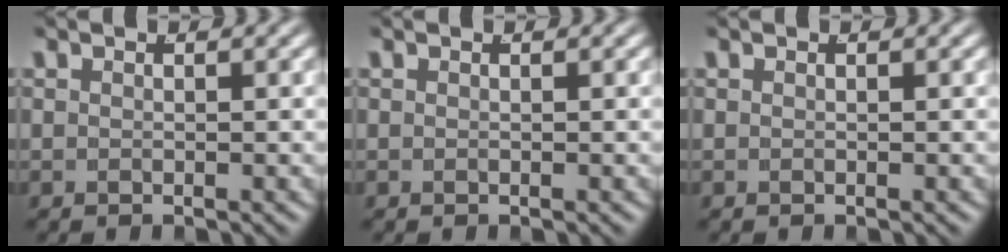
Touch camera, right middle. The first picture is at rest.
{"total": 0.0}
{"total": 0.0}